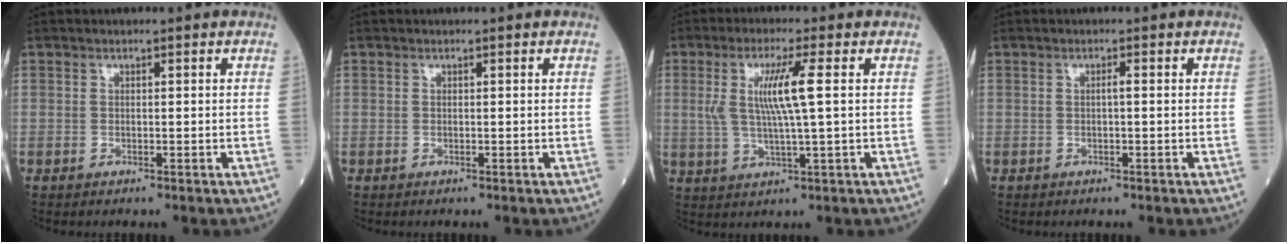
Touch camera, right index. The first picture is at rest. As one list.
[{"total": 0.0}, {"total": 7.5, "force": [1.5, -0.2, 7.3], "torque": [-0.153, 0.001, 0.029]}, {"total": 0.7, "force": [0.0, 0.0, 0.7], "torque": [-0.011, 0.001, -0.001]}]